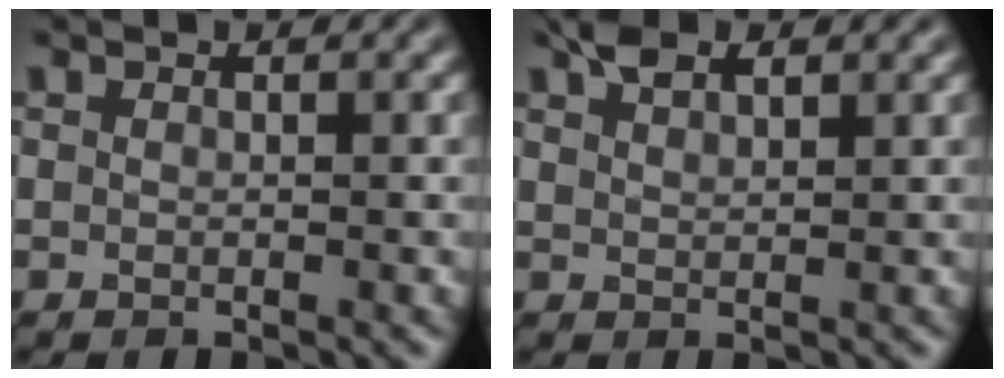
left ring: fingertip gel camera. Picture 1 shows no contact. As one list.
[{"total": 2.6, "force": [1.9, 0.9, 1.6], "torque": [-0.028, 0.007, 0.036]}]